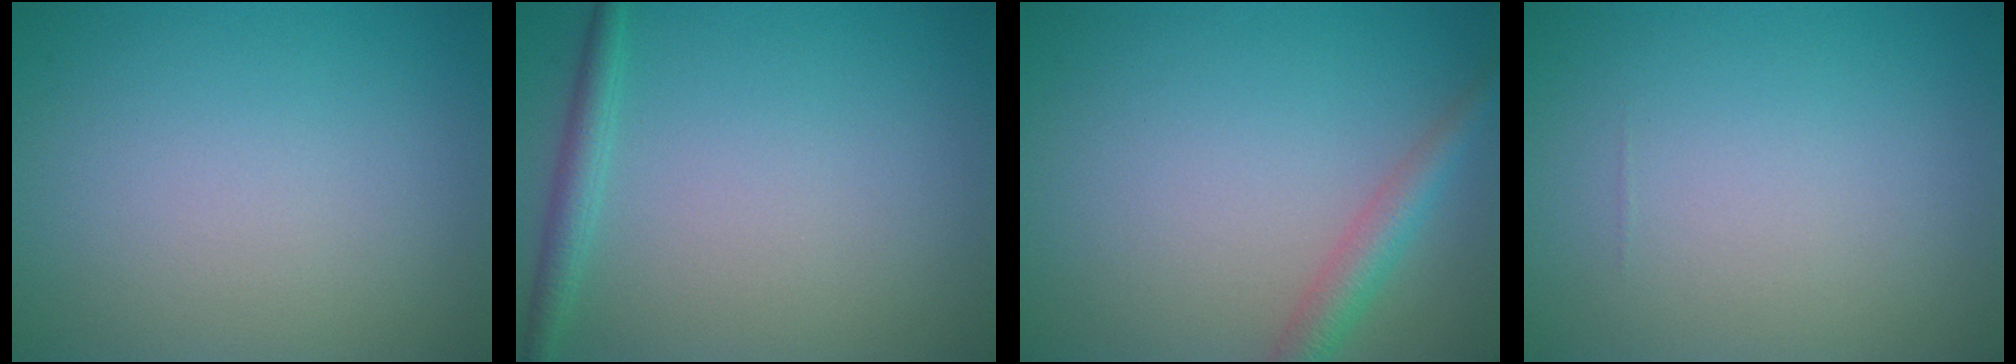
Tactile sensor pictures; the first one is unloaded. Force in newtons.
{"total": 1.8, "press": 1.8, "slide": 0.1}
{"total": 2.7, "press": 2.7, "slide": 0.1}
{"total": 0.0}